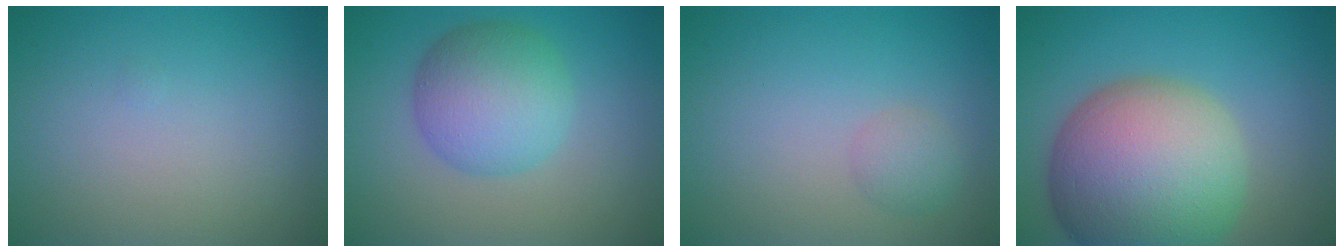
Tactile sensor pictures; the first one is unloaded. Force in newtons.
{"total": 6.2, "press": 6.2, "slide": 0.0}
{"total": 1.6, "press": 1.6, "slide": 0.1}
{"total": 14.9, "press": 14.8, "slide": 0.9}